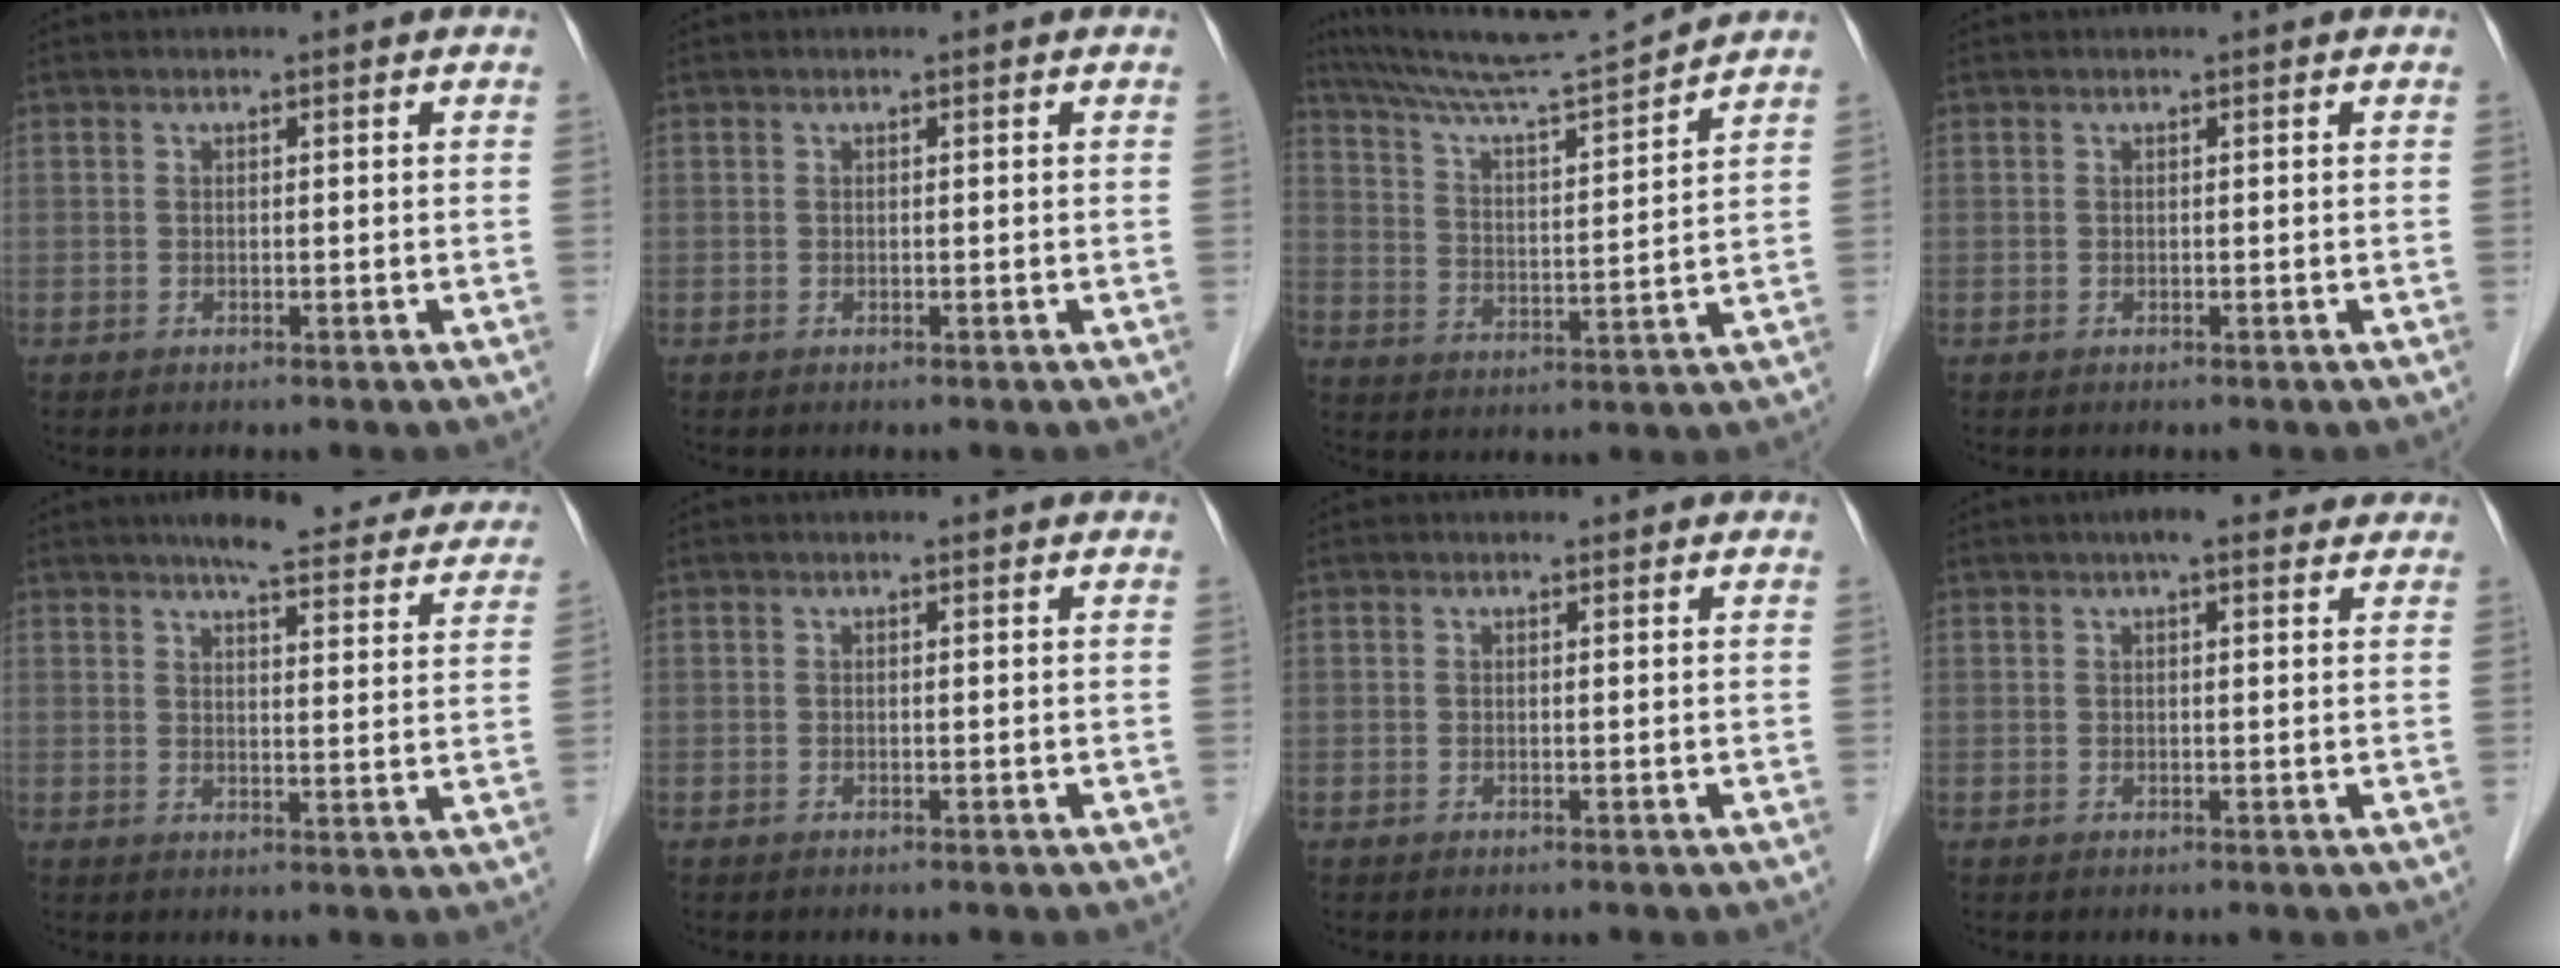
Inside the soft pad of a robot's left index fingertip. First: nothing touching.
{"total": 0.0}
{"total": 12.8, "force": [12.1, -2.3, 3.5], "torque": [-0.069, -0.020, 0.206]}
{"total": 0.0}
{"total": 16.9, "force": [14.8, 3.3, 7.5], "torque": [-0.078, 0.004, 0.168]}
{"total": 0.7, "force": [0.7, 0.2, 0.1], "torque": [-0.010, 0.001, 0.006]}
{"total": 0.9, "force": [0.8, 0.4, 0.0], "torque": [-0.006, 0.003, 0.008]}
{"total": 5.8, "force": [4.4, 1.6, 3.4], "torque": [-0.042, 0.029, 0.056]}